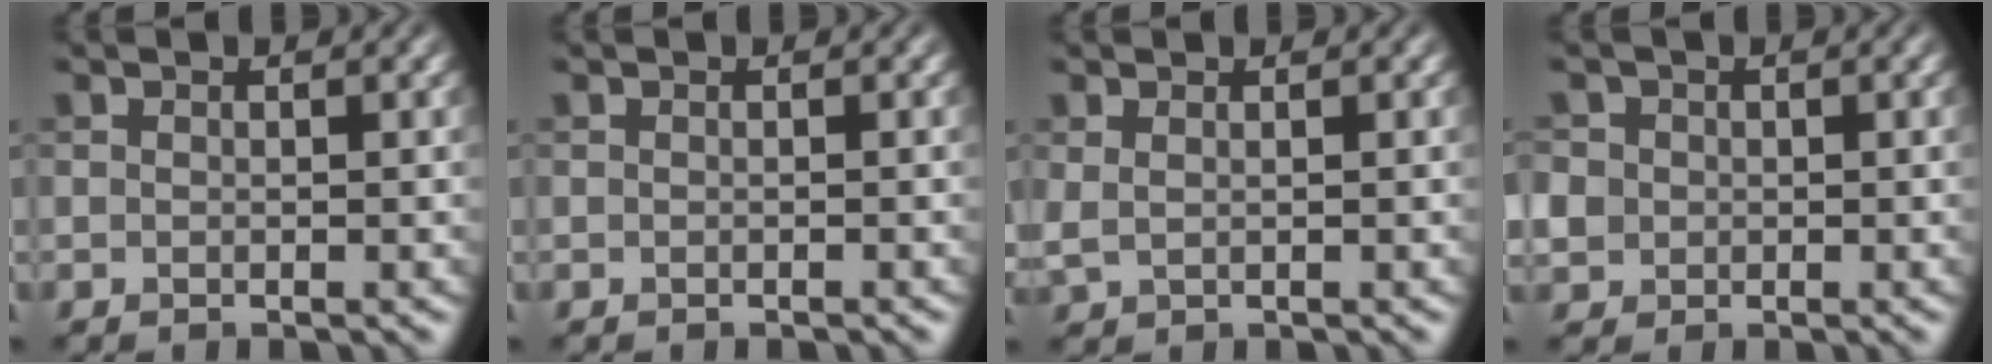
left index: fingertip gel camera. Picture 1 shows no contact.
{"total": 0.0}
{"total": 1.1, "force": [0.6, 0.5, 0.8], "torque": [-0.020, -0.002, 0.015]}
{"total": 3.5, "force": [0.1, 3.3, 1.2], "torque": [-0.035, 0.018, -0.006]}